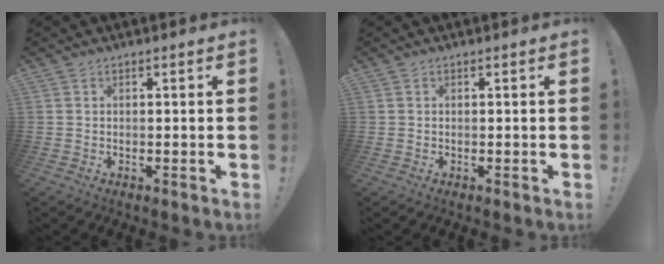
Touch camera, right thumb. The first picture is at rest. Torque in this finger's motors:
{"motor_torque": [-0.11, -0.20, -0.01, 0.18, -0.03]}